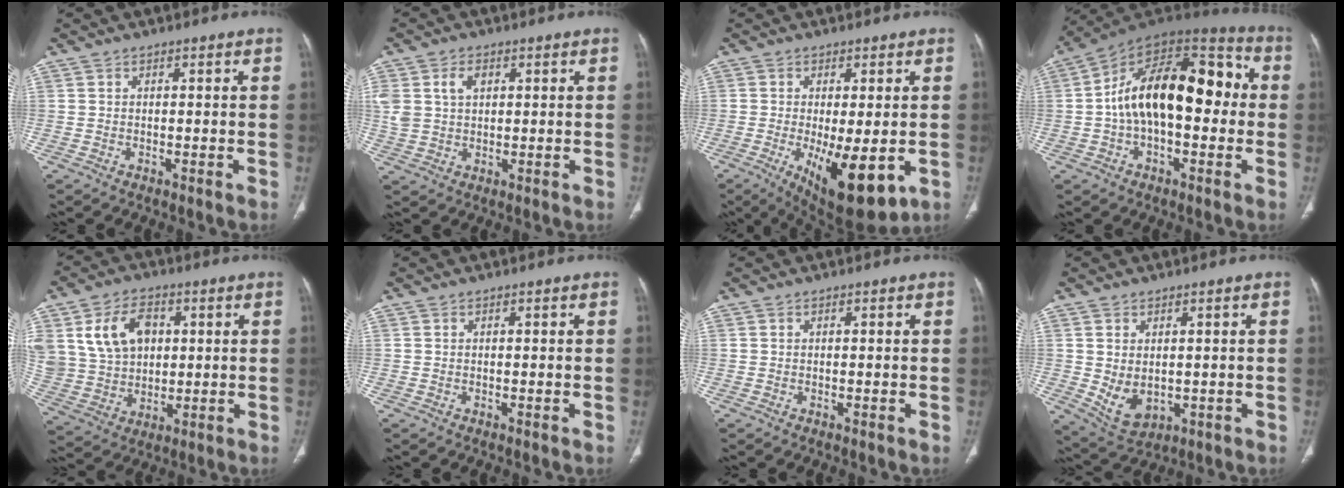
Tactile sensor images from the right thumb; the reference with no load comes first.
{"total": 7.7, "force": [2.5, 5.5, 4.8], "torque": [-0.107, 0.001, 0.056]}
{"total": 13.4, "force": [-3.6, 4.8, 12.0], "torque": [-0.181, -0.025, -0.038]}
{"total": 21.9, "force": [0.5, 11.9, 18.4], "torque": [-0.274, 0.056, -0.002]}
{"total": 14.4, "force": [4.4, 10.7, 8.6], "torque": [-0.139, -0.001, 0.094]}
{"total": 0.0}
{"total": 0.0}
{"total": 6.5, "force": [-0.2, 4.4, 4.8], "torque": [-0.079, -0.009, 0.021]}